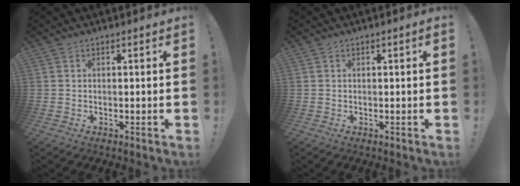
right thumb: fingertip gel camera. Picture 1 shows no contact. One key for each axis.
{"total": 0.5, "fx": 0.1, "fy": -0.1, "fz": 0.5, "tx": -0.005, "ty": -0.002, "tz": 0.000}